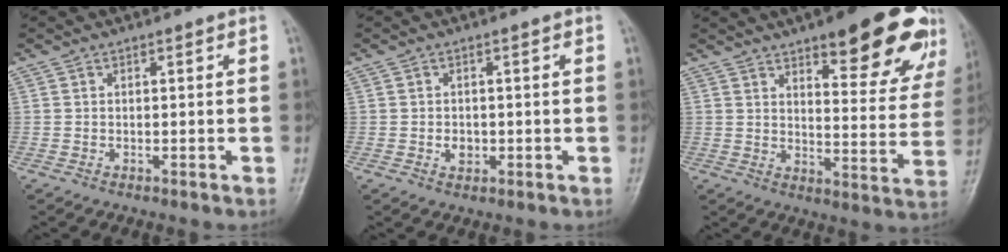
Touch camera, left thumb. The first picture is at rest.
{"total": 2.2, "force": [-0.4, 1.7, 1.2], "torque": [-0.010, 0.002, -0.005]}
{"total": 20.7, "force": [12.6, 6.6, 15.0], "torque": [-0.148, -0.056, 0.164]}